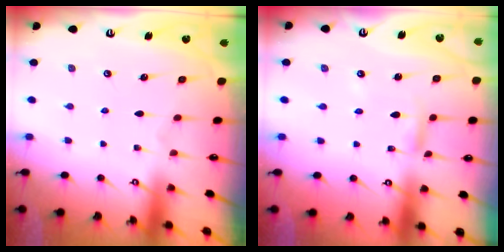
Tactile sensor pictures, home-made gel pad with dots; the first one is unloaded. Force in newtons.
{"total": 4.5, "press": 4.5, "slide": 0.4}